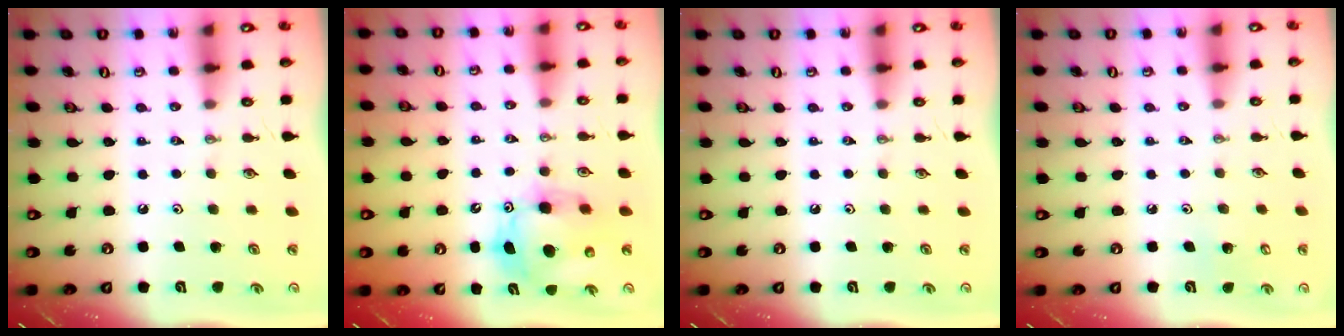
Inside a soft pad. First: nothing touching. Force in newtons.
{"total": 12.5, "press": 12.2, "slide": 2.4}
{"total": 0.0}
{"total": 2.8, "press": 2.8, "slide": 0.2}